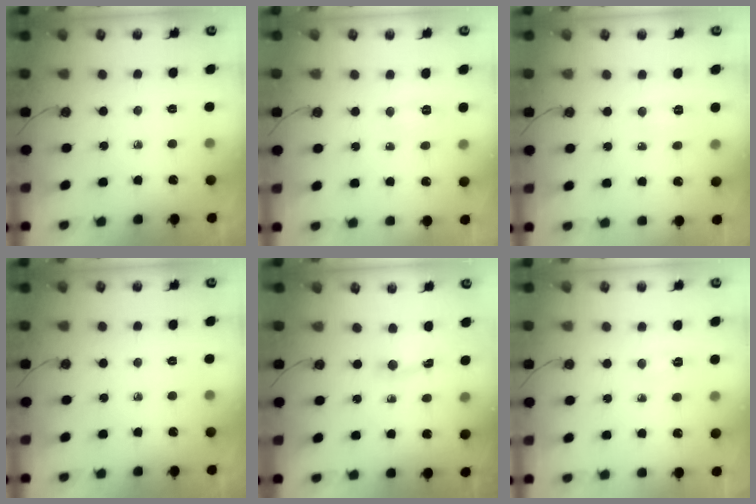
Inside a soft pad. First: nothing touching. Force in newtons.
{"total": 5.8, "press": 5.8, "slide": 0.7}
{"total": 4.2, "press": 4.2, "slide": 0.5}
{"total": 0.0}
{"total": 1.5, "press": 1.5, "slide": 0.2}
{"total": 3.6, "press": 3.6, "slide": 0.5}